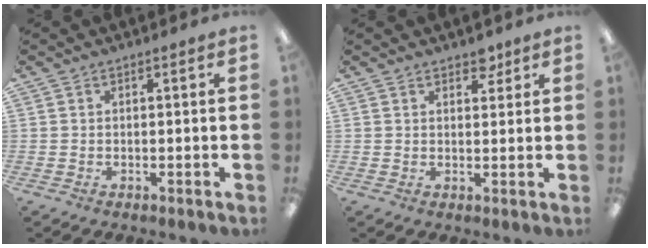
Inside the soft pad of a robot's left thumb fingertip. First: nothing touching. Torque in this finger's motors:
{"motor_torque": [-0.06, 0.03, -0.46, 0.21, 0.02]}